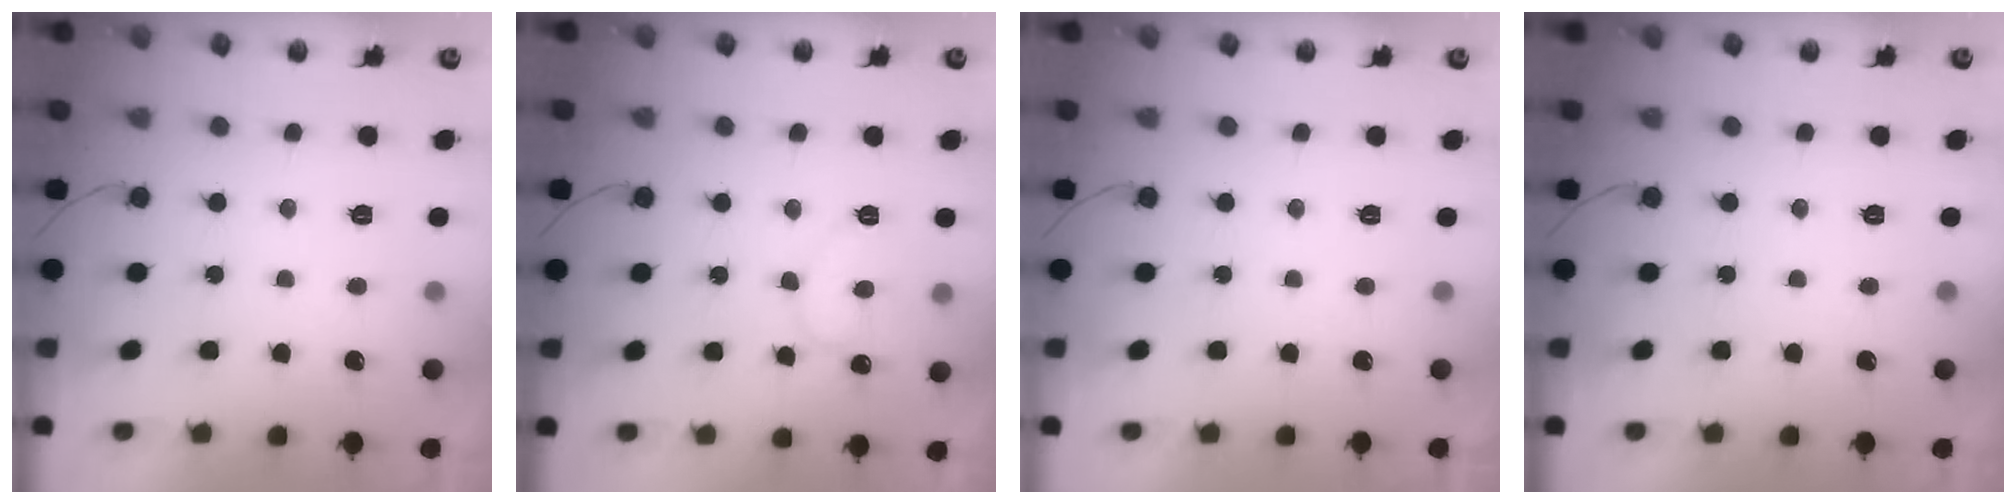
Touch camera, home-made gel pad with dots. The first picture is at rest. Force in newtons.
{"total": 8.8, "press": 8.7, "slide": 0.6}
{"total": 1.7, "press": 1.7, "slide": 0.0}
{"total": 0.0}